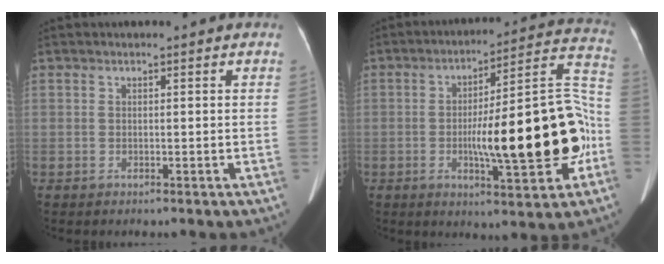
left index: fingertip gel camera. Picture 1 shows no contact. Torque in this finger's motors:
{"motor_torque": [1.51, 0.63, 1.06, 0.18]}